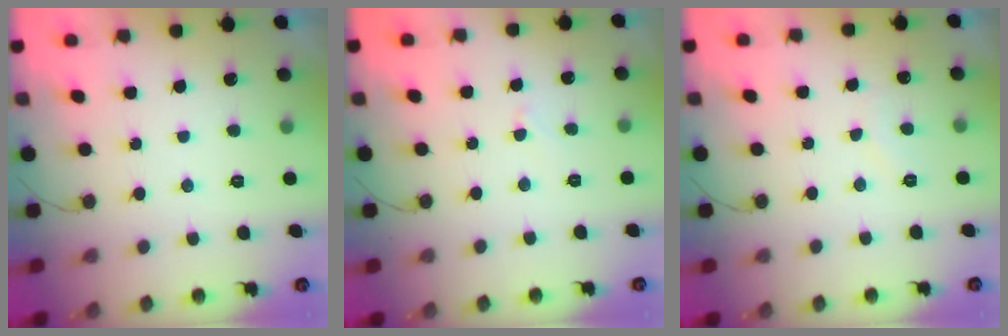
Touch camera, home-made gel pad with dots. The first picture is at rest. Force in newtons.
{"total": 2.6, "press": 2.5, "slide": 0.2}
{"total": 5.6, "press": 5.6, "slide": 0.3}